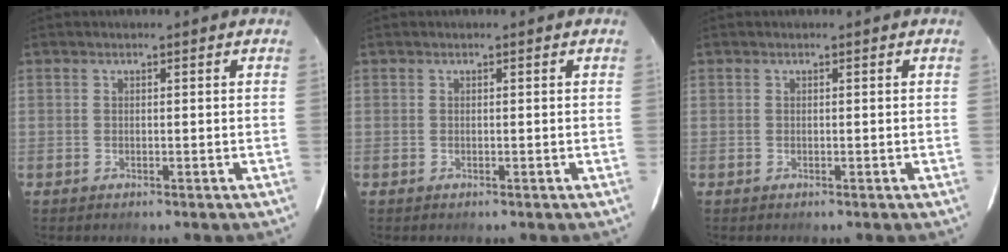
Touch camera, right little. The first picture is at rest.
{"total": 0.0}
{"total": 0.0}